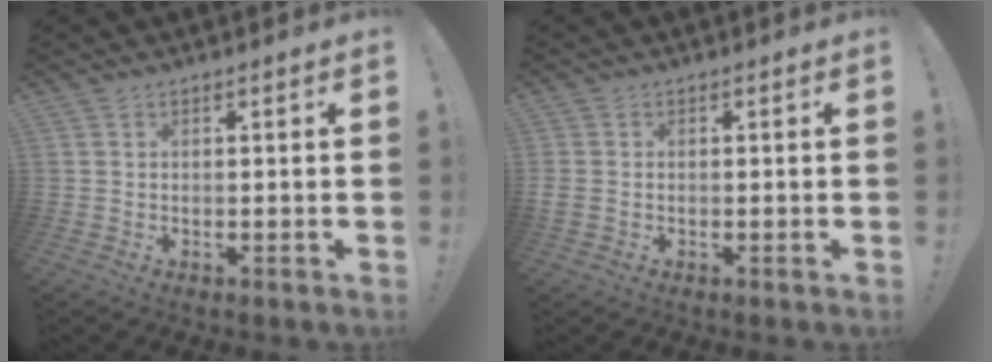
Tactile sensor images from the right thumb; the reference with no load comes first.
{"total": 1.5, "force": [-0.3, 1.2, 0.8], "torque": [-0.011, 0.005, -0.003]}